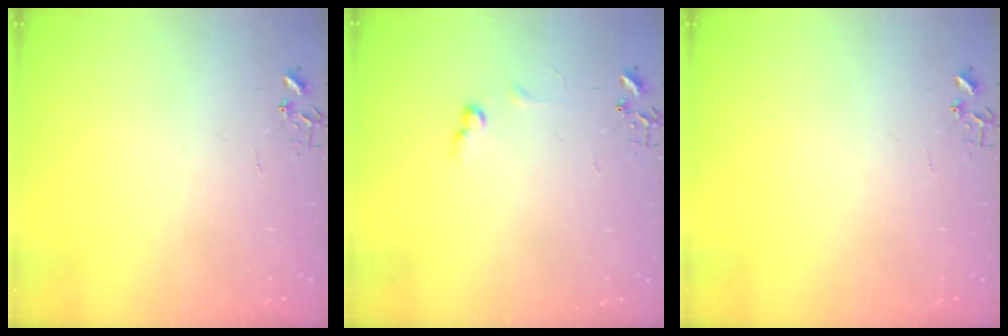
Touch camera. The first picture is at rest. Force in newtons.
{"total": 6.0, "press": 6.0, "slide": 0.8}
{"total": 0.0}